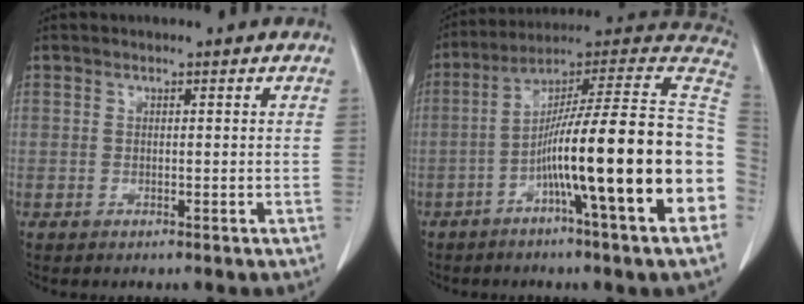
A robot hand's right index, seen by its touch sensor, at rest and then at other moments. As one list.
[{"total": 24.8, "force": [-5.8, 0.0, 24.2], "torque": [-0.285, 0.010, -0.104]}]